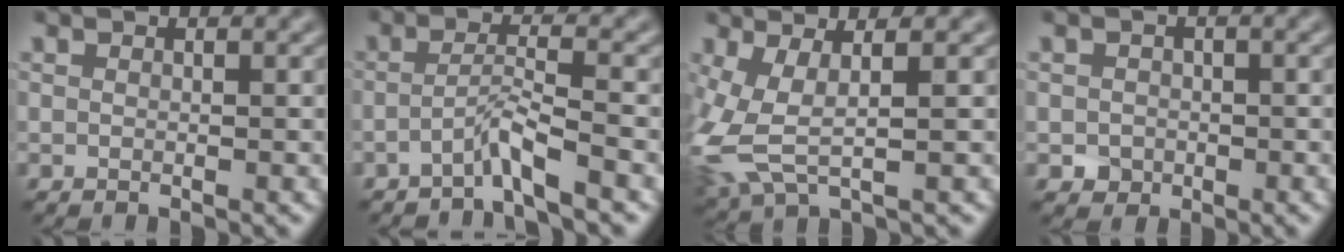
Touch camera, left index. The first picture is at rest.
{"total": 2.4, "force": [-1.7, -0.3, 1.7], "torque": [-0.032, 0.010, -0.041]}
{"total": 5.4, "force": [-0.1, 2.1, 5.0], "torque": [-0.140, -0.007, 0.000]}
{"total": 1.3, "force": [-0.3, 1.2, 0.4], "torque": [-0.001, -0.004, -0.005]}